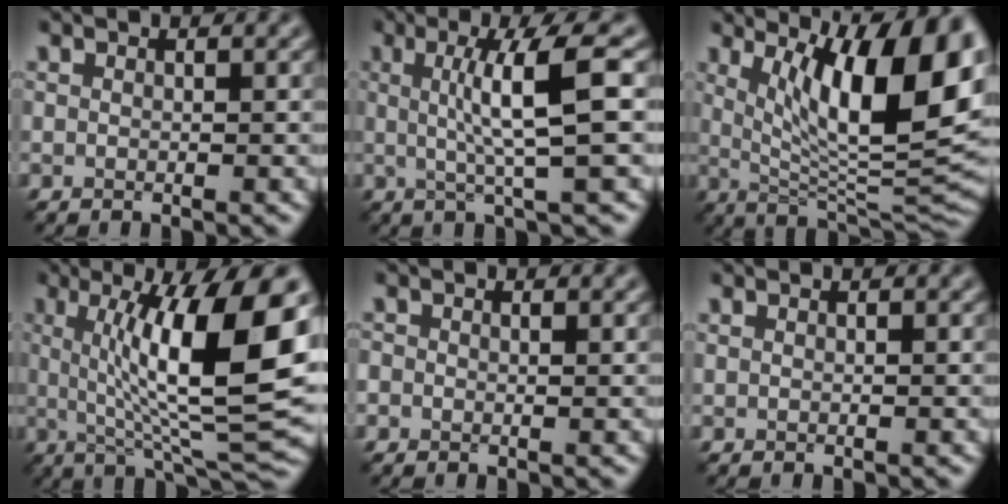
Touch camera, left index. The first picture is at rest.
{"total": 5.8, "force": [0.6, 0.8, 5.7], "torque": [-0.094, 0.005, 0.012]}
{"total": 14.0, "force": [4.2, 4.1, 12.6], "torque": [-0.167, -0.007, 0.070]}
{"total": 12.7, "force": [1.9, 2.9, 12.2], "torque": [-0.177, 0.000, 0.035]}
{"total": 1.2, "force": [0.0, 1.1, 0.5], "torque": [0.003, 0.001, -0.004]}
{"total": 0.0}